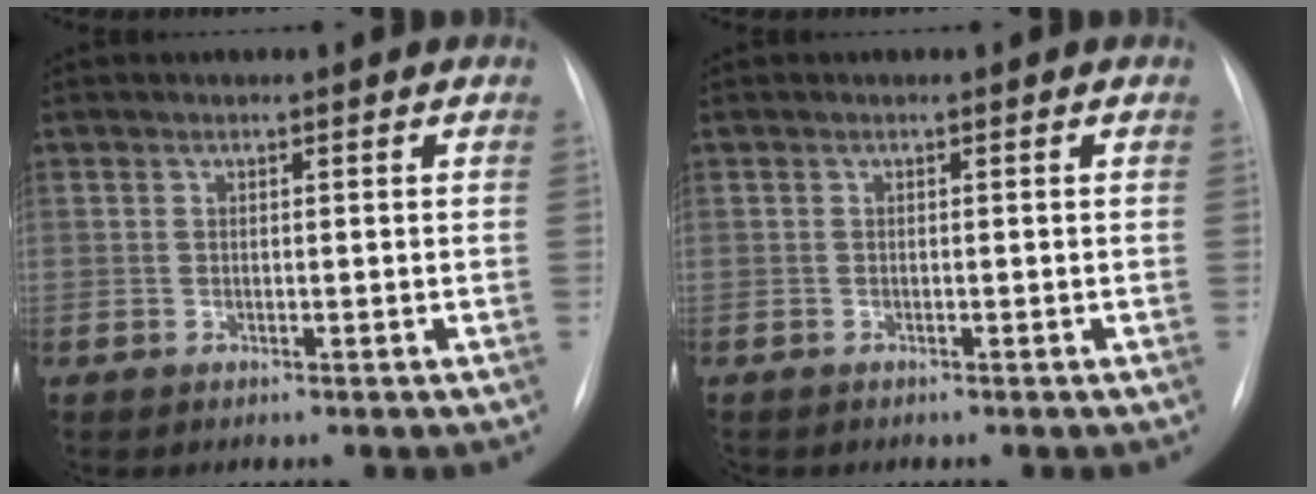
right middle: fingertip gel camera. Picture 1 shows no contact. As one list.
[{"total": 0.6, "force": [-0.5, 0.3, 0.1], "torque": [-0.007, 0.001, -0.007]}]